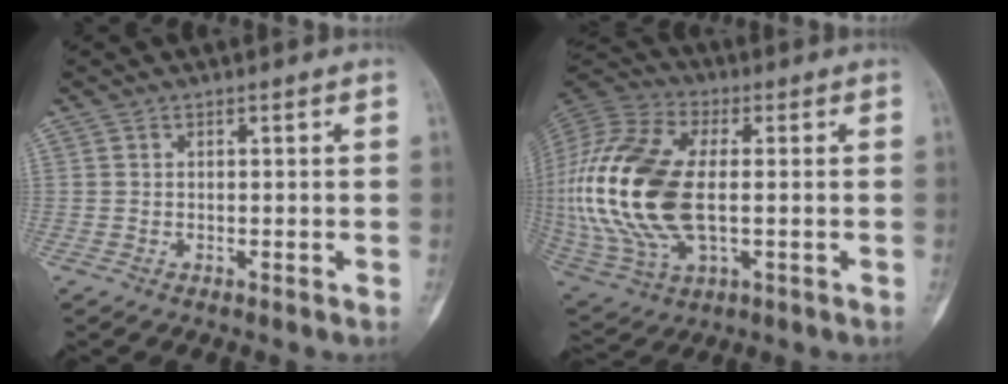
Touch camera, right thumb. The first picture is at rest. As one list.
[{"total": 26.0, "force": [-0.3, 13.9, 22.0], "torque": [-0.500, -0.006, 0.003]}]